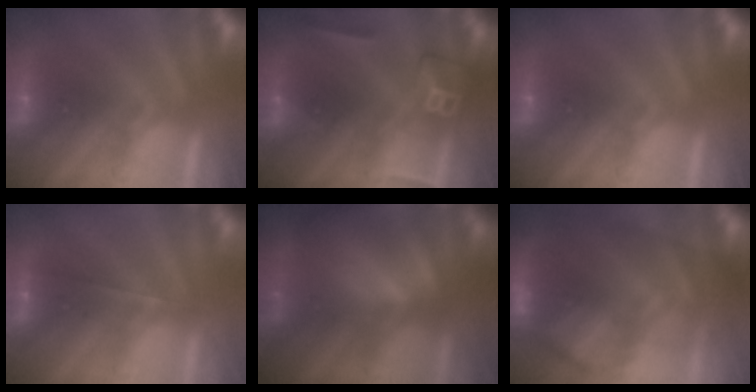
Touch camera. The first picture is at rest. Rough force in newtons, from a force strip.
{"total": 2.4}
{"total": 0.0}
{"total": 1.7}
{"total": 6.9}
{"total": 7.8}